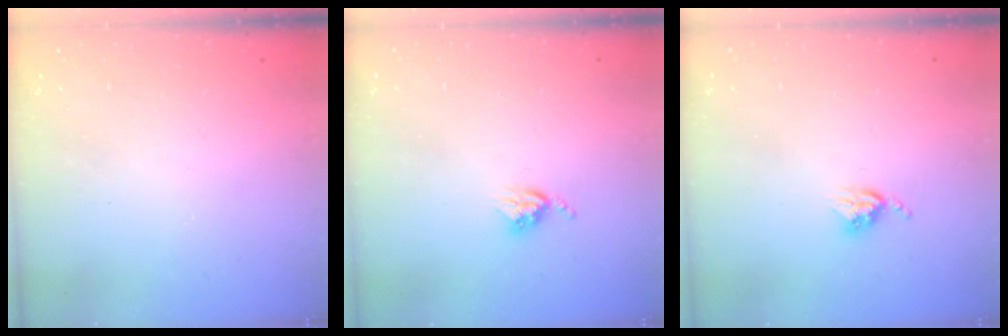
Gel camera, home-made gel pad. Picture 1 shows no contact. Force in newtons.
{"total": 4.3, "press": 4.2, "slide": 0.5}
{"total": 4.3, "press": 4.2, "slide": 0.5}